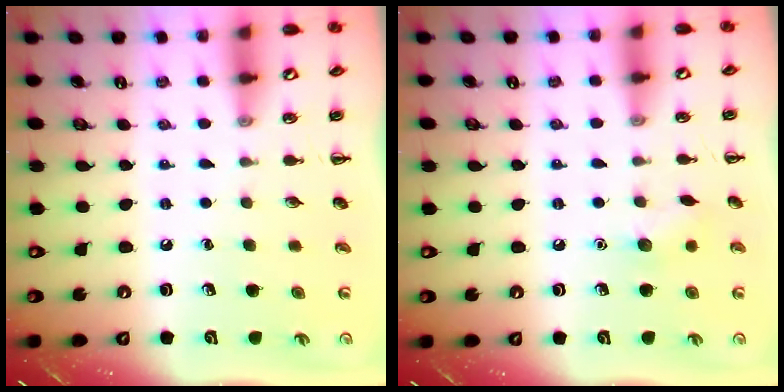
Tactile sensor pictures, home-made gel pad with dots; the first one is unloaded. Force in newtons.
{"total": 6.2, "press": 6.1, "slide": 1.3}